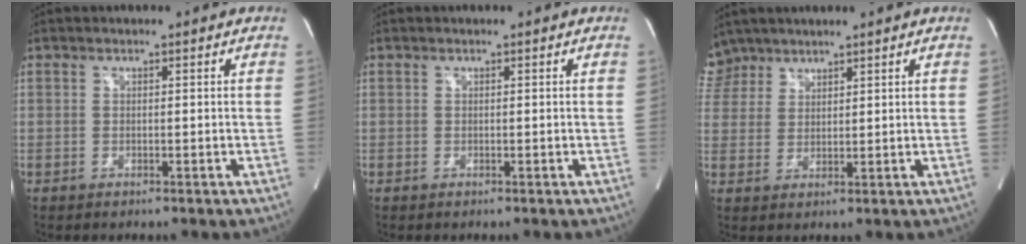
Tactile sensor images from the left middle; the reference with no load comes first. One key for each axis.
{"total": 0.0}
{"total": 5.6, "fx": 4.8, "fy": 3.0, "fz": -0.4, "tx": 0.010, "ty": 0.009, "tz": 0.097}